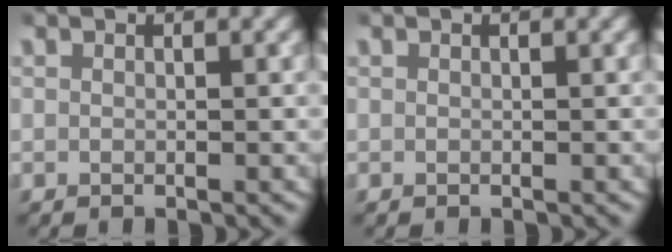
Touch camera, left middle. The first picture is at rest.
{"total": 0.0}